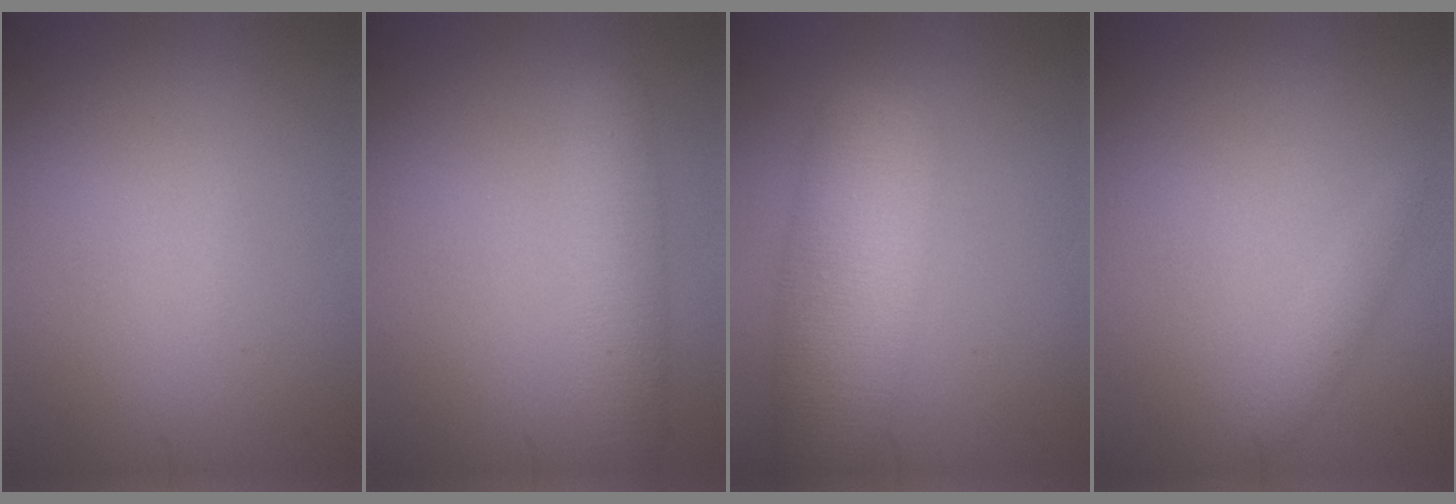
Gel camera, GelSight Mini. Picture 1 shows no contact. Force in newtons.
{"total": 3.4, "press": 3.4, "slide": 0.1}
{"total": 8.1, "press": 8.1, "slide": 0.6}
{"total": 1.1, "press": 1.1, "slide": 0.1}